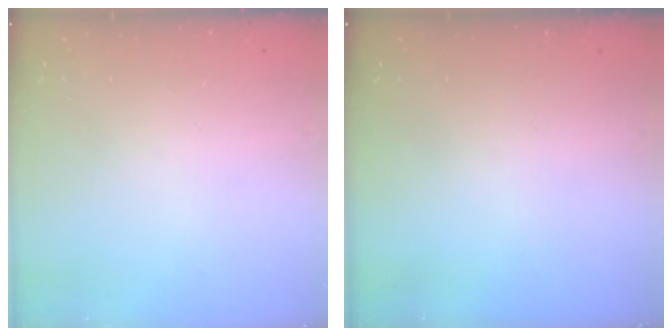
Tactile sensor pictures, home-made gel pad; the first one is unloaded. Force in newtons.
{"total": 0.0}